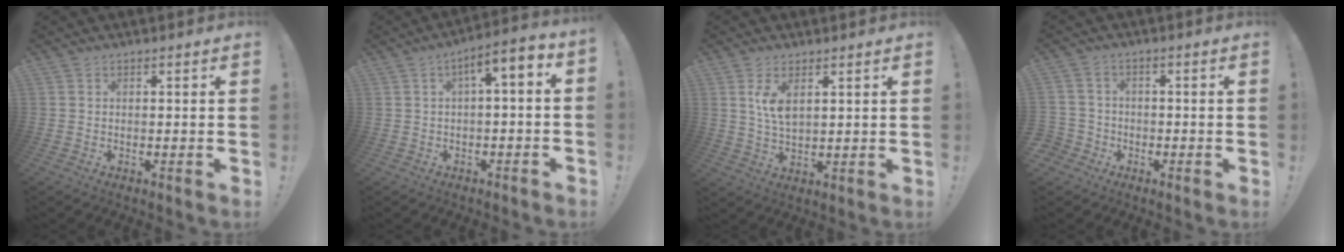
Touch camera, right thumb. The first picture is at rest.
{"total": 5.2, "force": [-0.4, 1.2, 5.0], "torque": [-0.081, -0.002, -0.009]}
{"total": 5.8, "force": [2.5, 2.5, 4.6], "torque": [-0.085, -0.015, 0.040]}
{"total": 4.3, "force": [-1.6, 3.8, 1.1], "torque": [-0.026, 0.013, -0.029]}